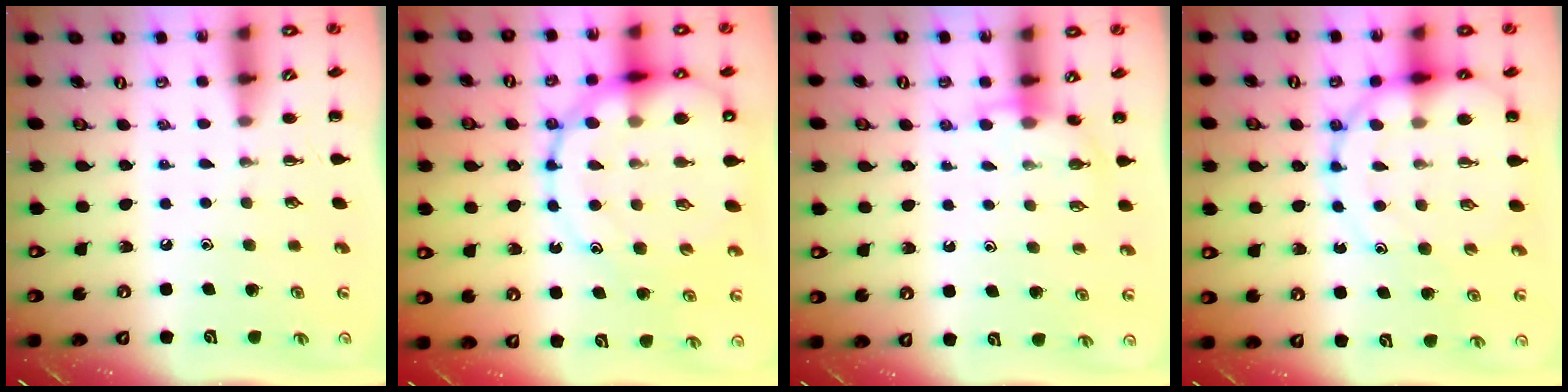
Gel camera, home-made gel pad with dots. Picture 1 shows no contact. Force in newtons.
{"total": 20.8, "press": 20.6, "slide": 3.0}
{"total": 5.1, "press": 5.1, "slide": 0.5}
{"total": 13.6, "press": 13.3, "slide": 2.6}